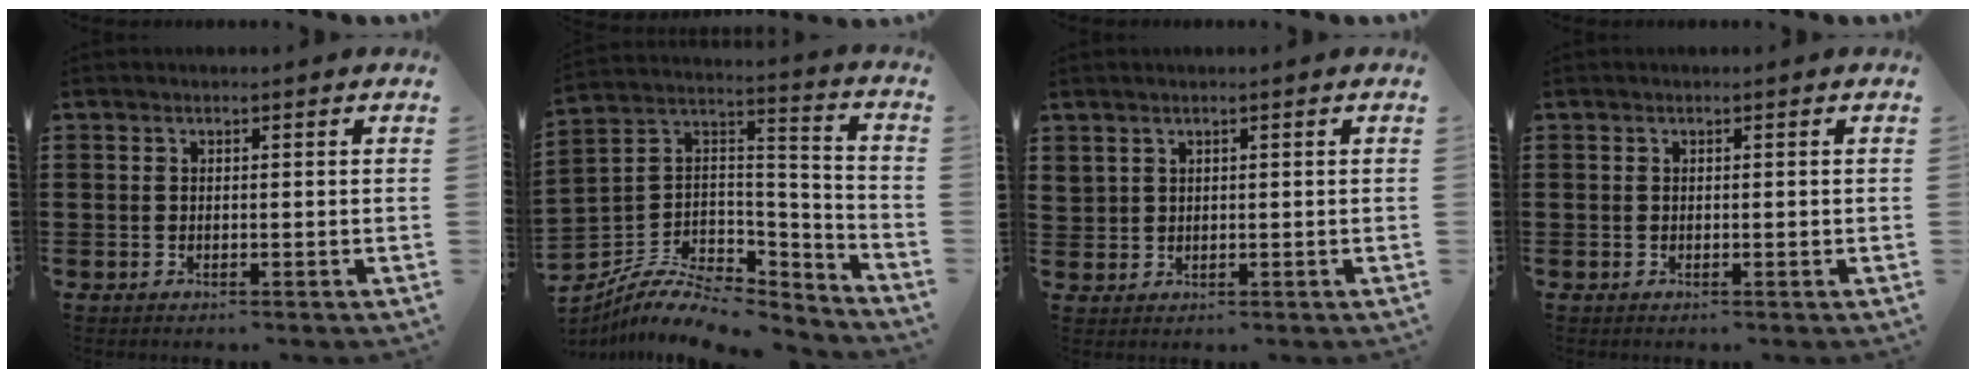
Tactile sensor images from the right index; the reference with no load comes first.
{"total": 9.0, "force": [-6.5, 4.3, 4.6], "torque": [-0.094, 0.010, -0.122]}
{"total": 1.4, "force": [1.2, 0.8, 0.3], "torque": [-0.008, 0.002, 0.023]}
{"total": 0.0}